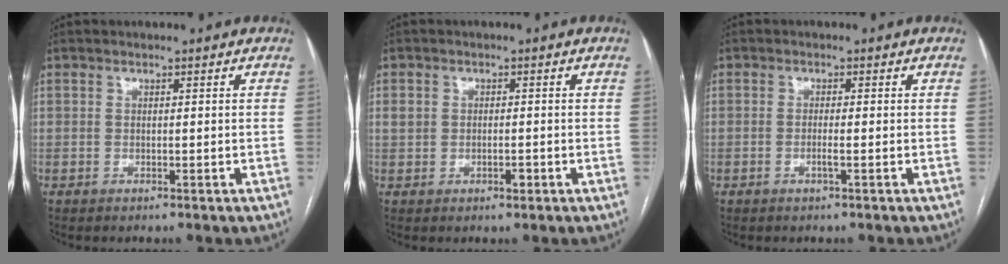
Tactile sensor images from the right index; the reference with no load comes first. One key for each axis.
{"total": 2.6, "fx": -0.4, "fy": 1.8, "fz": 1.9, "tx": -0.036, "ty": 0.013, "tz": 0.003}
{"total": 1.3, "fx": -0.5, "fy": -0.1, "fz": 1.2, "tx": -0.025, "ty": 0.000, "tz": -0.007}